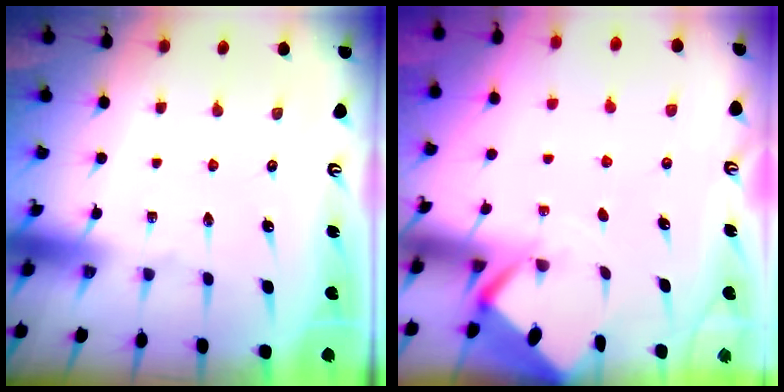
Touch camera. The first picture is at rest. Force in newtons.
{"total": 2.8, "press": 2.8, "slide": 0.2}